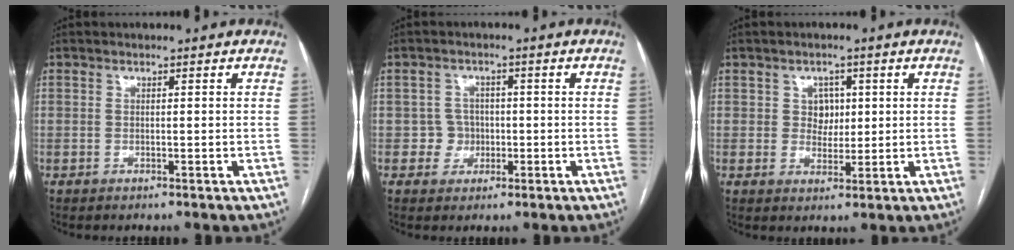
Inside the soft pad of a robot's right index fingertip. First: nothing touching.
{"total": 3.1, "force": [-0.5, 3.1, 0.1], "torque": [0.014, 0.013, -0.006]}
{"total": 3.5, "force": [0.9, 2.9, 1.6], "torque": [-0.018, 0.005, 0.017]}